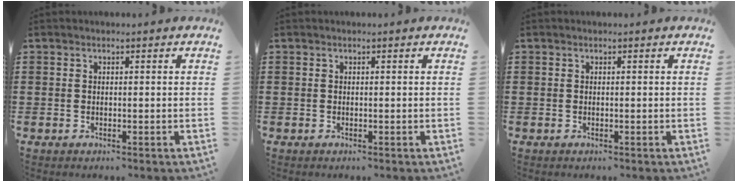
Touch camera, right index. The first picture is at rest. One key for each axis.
{"total": 0.0}
{"total": 0.0}